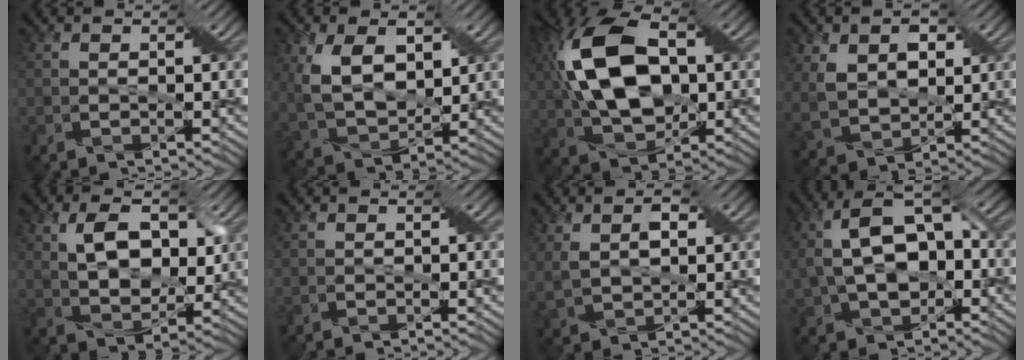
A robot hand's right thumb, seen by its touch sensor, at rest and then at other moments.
{"total": 9.3, "force": [3.2, 5.5, 6.8], "torque": [-0.167, -0.003, 0.060]}
{"total": 15.5, "force": [1.9, 9.1, 12.4], "torque": [-0.267, 0.015, 0.031]}
{"total": 6.3, "force": [2.7, 4.1, 4.0], "torque": [-0.108, 0.000, 0.054]}
{"total": 8.1, "force": [2.9, 4.4, 6.2], "torque": [-0.127, 0.001, 0.053]}
{"total": 0.0}
{"total": 4.7, "force": [1.7, 2.7, 3.4], "torque": [-0.083, 0.001, 0.037]}
{"total": 10.7, "force": [-0.2, 6.1, 8.7], "torque": [-0.189, 0.013, -0.001]}